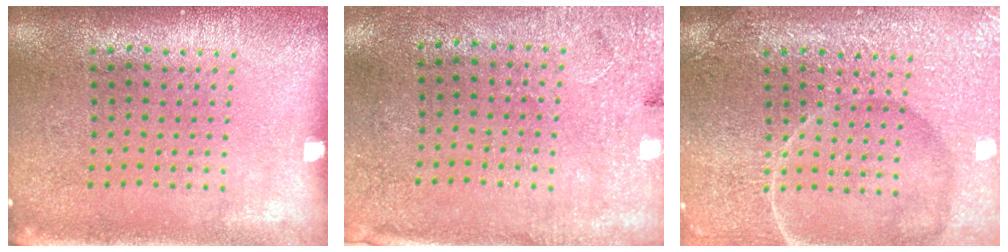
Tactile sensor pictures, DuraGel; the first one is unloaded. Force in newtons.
{"total": 2.7, "press": 2.2, "slide": 1.6}
{"total": 7.1, "press": 7.0, "slide": 0.9}